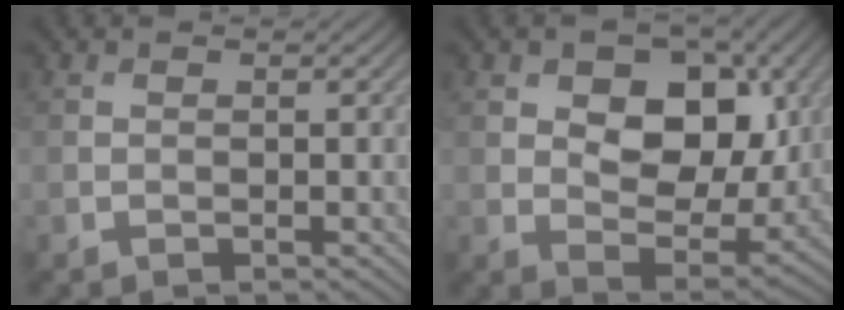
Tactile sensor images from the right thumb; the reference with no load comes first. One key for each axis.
{"total": 10.2, "fx": 2.7, "fy": 6.6, "fz": 7.2, "tx": -0.119, "ty": -0.009, "tz": 0.041}